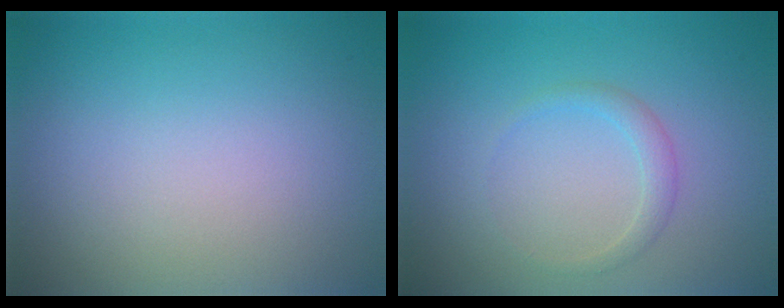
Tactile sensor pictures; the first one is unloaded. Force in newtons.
{"total": 1.4, "press": 1.4, "slide": 0.0}